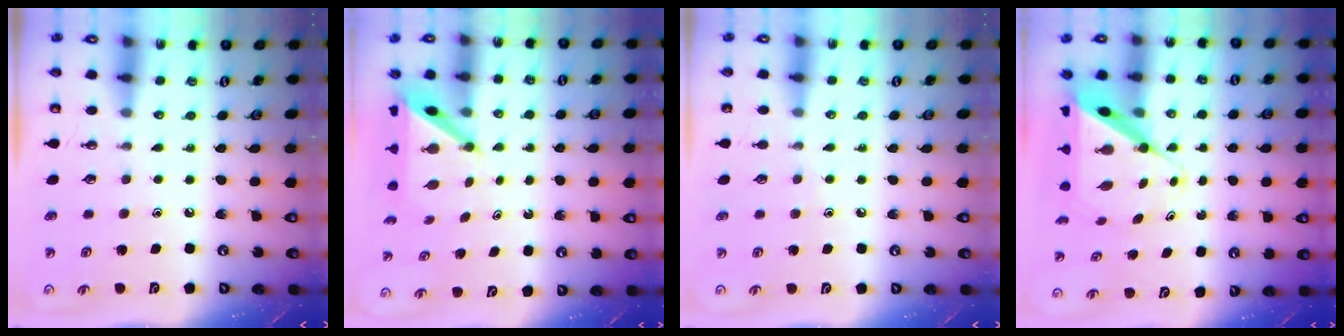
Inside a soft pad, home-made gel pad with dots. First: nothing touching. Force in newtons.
{"total": 5.3, "press": 5.3, "slide": 0.1}
{"total": 3.0, "press": 2.9, "slide": 0.4}
{"total": 9.3, "press": 9.3, "slide": 0.8}